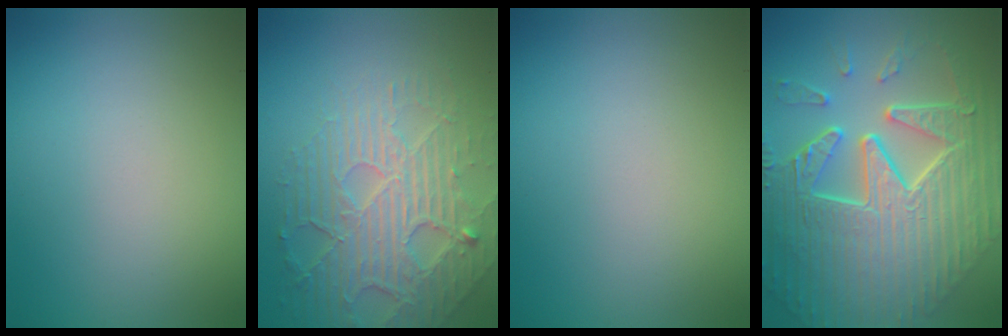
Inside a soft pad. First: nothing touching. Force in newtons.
{"total": 6.6, "press": 4.8, "slide": 4.4}
{"total": 0.0}
{"total": 11.1, "press": 7.7, "slide": 8.0}